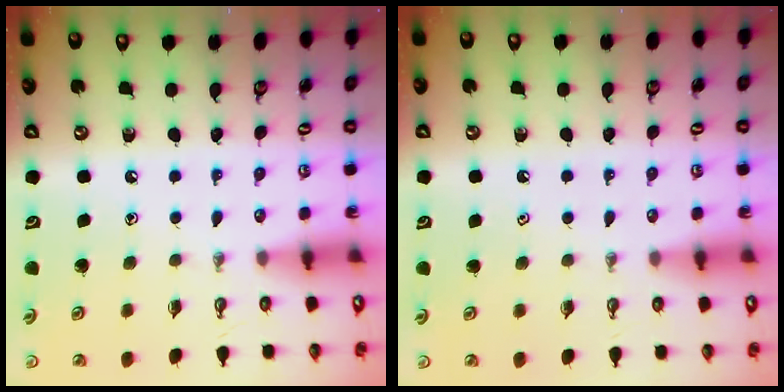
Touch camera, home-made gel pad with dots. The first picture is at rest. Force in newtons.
{"total": 0.9, "press": 0.6, "slide": 0.6}